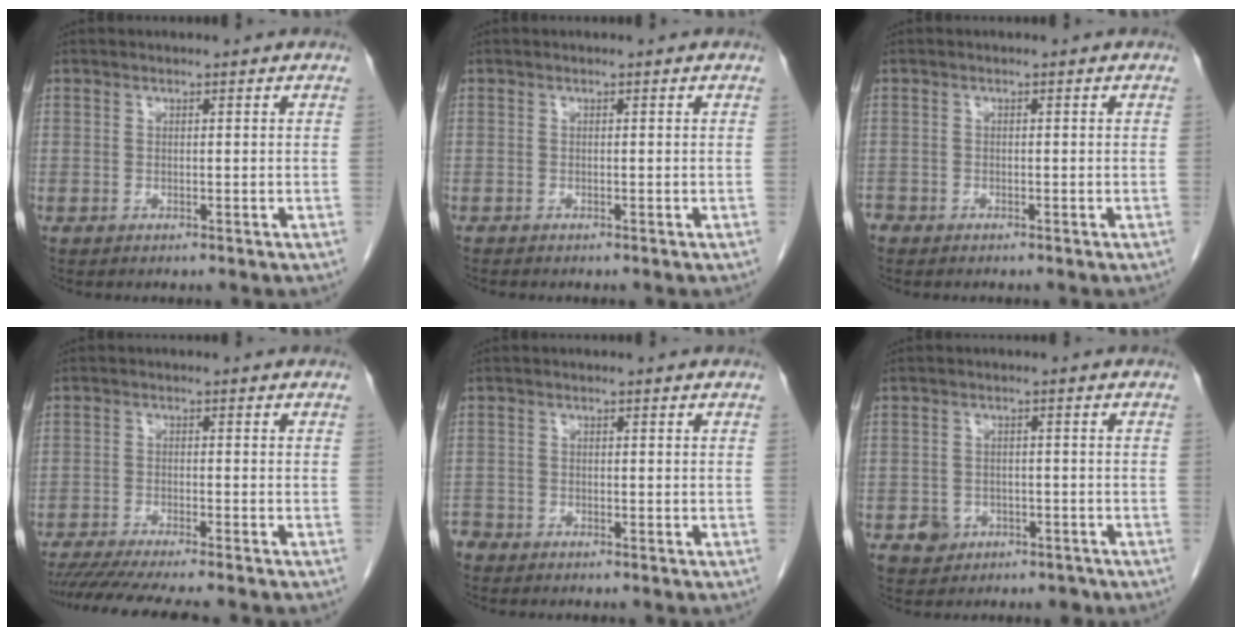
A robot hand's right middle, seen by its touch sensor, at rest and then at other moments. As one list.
[{"total": 0.5, "force": [-0.5, 0.1, 0.1], "torque": [-0.006, 0.000, -0.011]}, {"total": 1.6, "force": [-1.3, 0.9, 0.3], "torque": [-0.012, -0.001, -0.025]}, {"total": 11.0, "force": [-9.6, -0.3, 5.2], "torque": [-0.066, -0.020, -0.149]}, {"total": 2.2, "force": [-2.0, 1.0, 0.1], "torque": [-0.006, 0.000, -0.039]}, {"total": 3.8, "force": [-2.0, 3.1, 0.9], "torque": [-0.004, 0.011, -0.023]}]